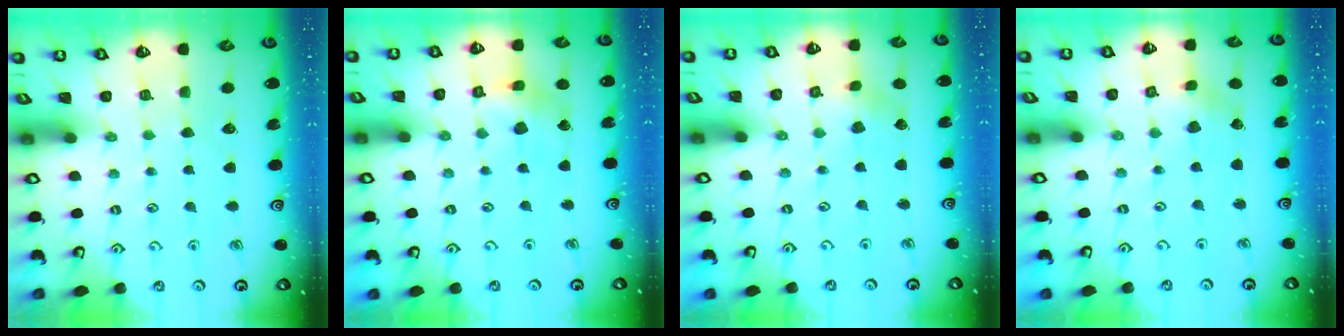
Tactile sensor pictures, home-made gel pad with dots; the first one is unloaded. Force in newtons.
{"total": 8.6, "press": 8.6, "slide": 1.0}
{"total": 2.7, "press": 2.6, "slide": 0.3}
{"total": 2.0, "press": 2.0, "slide": 0.1}